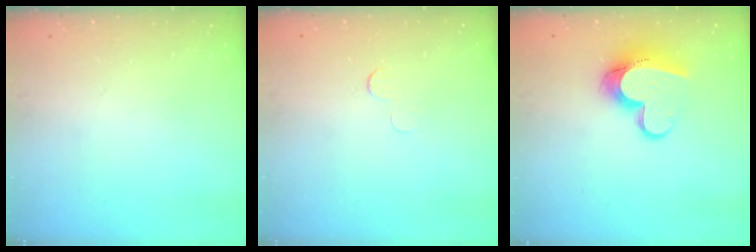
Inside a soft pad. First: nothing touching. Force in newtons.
{"total": 3.0, "press": 2.9, "slide": 0.3}
{"total": 12.6, "press": 12.6, "slide": 1.2}